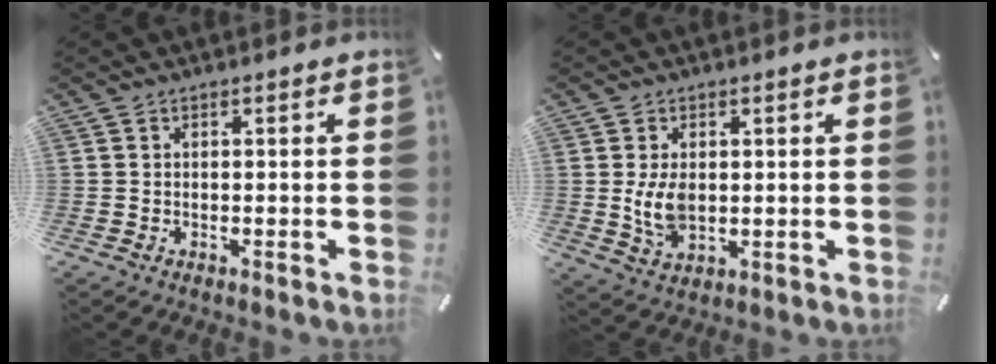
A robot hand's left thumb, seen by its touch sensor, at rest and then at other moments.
{"total": 6.4, "force": [0.5, 4.2, 4.9], "torque": [-0.103, -0.008, 0.002]}